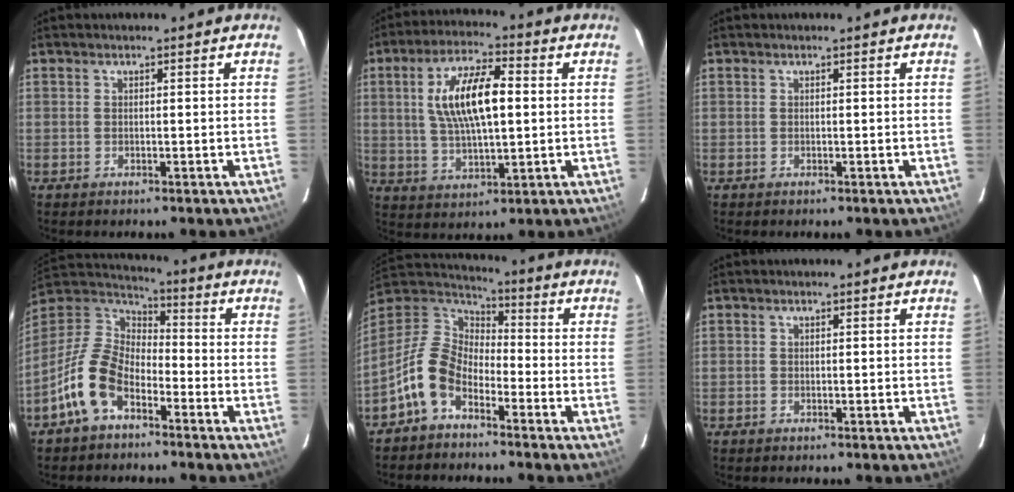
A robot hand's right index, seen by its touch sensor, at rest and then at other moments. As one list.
[{"total": 13.2, "force": [2.0, 5.1, 12.1], "torque": [-0.225, 0.013, 0.040]}, {"total": 0.0}, {"total": 12.4, "force": [-6.6, 7.2, 7.7], "torque": [-0.161, 0.014, -0.134]}, {"total": 10.6, "force": [-5.8, 6.4, 6.2], "torque": [-0.127, 0.018, -0.125]}, {"total": 0.0}]